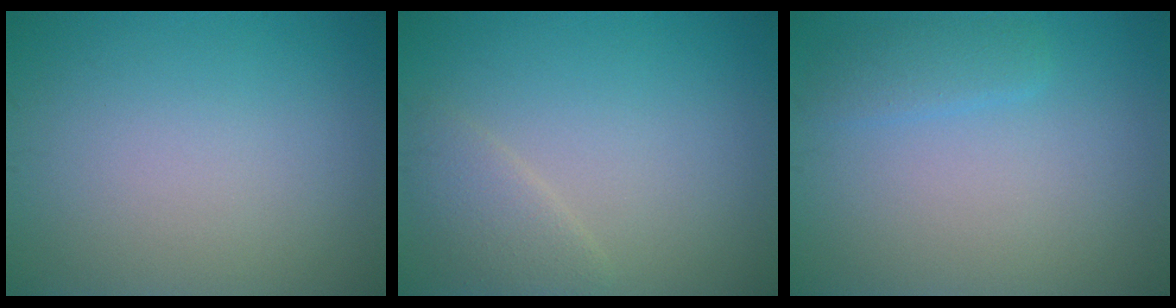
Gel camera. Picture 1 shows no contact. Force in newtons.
{"total": 2.2, "press": 2.1, "slide": 0.1}
{"total": 1.7, "press": 1.7, "slide": 0.1}